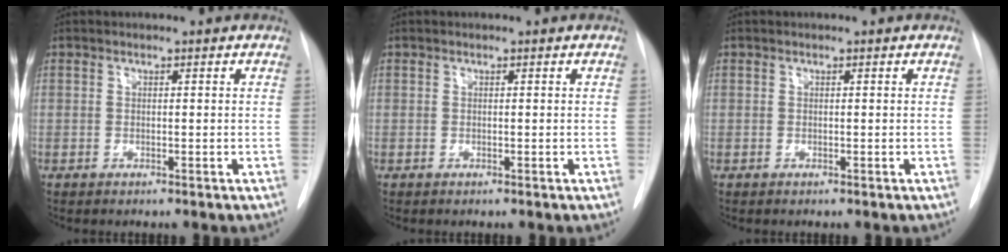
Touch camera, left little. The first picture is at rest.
{"total": 0.0}
{"total": 0.0}